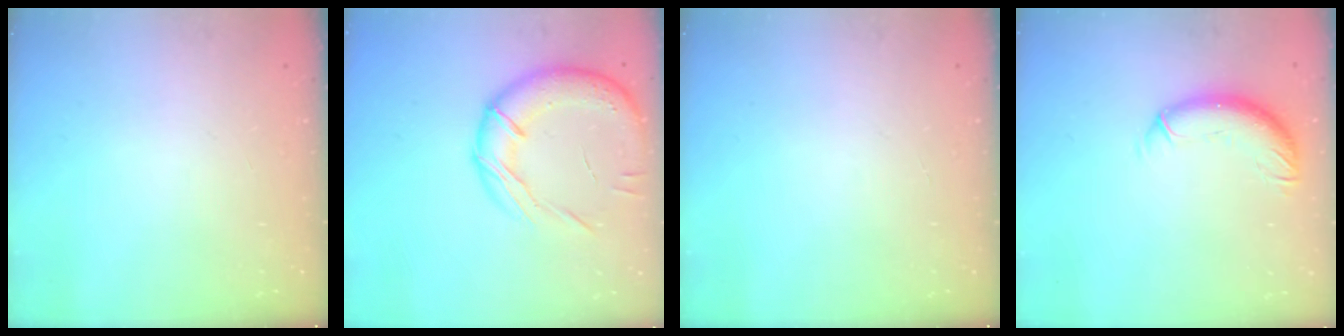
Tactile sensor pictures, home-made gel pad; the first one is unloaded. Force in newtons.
{"total": 17.7, "press": 17.4, "slide": 3.2}
{"total": 0.0}
{"total": 10.0, "press": 9.9, "slide": 1.9}